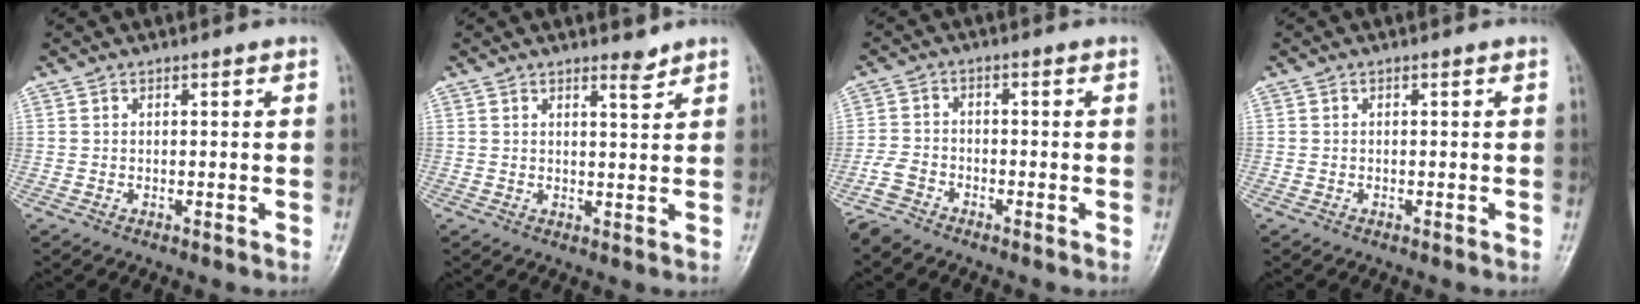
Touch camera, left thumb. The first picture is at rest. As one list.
[{"total": 2.4, "force": [2.0, 0.5, 1.1], "torque": [-0.011, -0.019, 0.033]}, {"total": 3.8, "force": [-3.4, 1.5, 0.7], "torque": [-0.020, 0.002, -0.077]}, {"total": 0.0}]